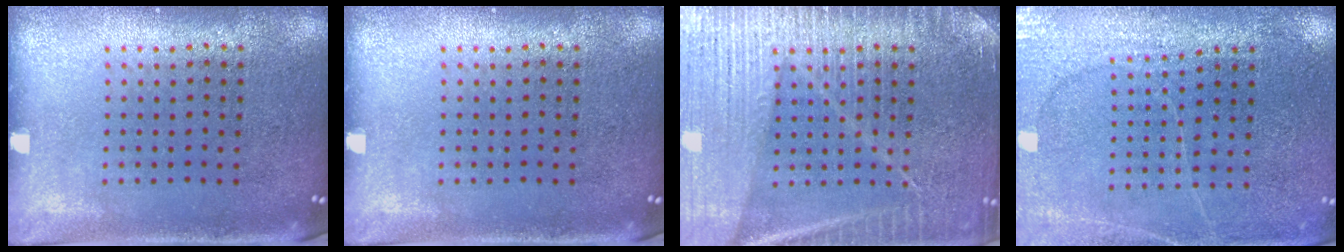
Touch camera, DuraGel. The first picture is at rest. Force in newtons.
{"total": 0.0}
{"total": 6.8, "press": 6.7, "slide": 1.0}
{"total": 2.7, "press": 2.7, "slide": 0.4}